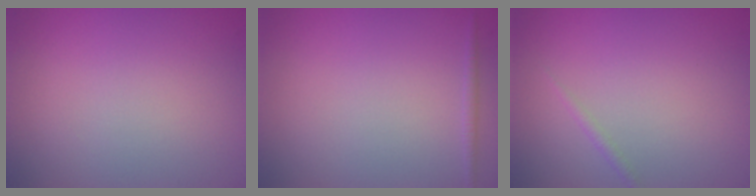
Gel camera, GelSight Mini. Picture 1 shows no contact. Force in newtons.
{"total": 0.5, "press": 0.5, "slide": 0.1}
{"total": 0.6, "press": 0.6, "slide": 0.0}